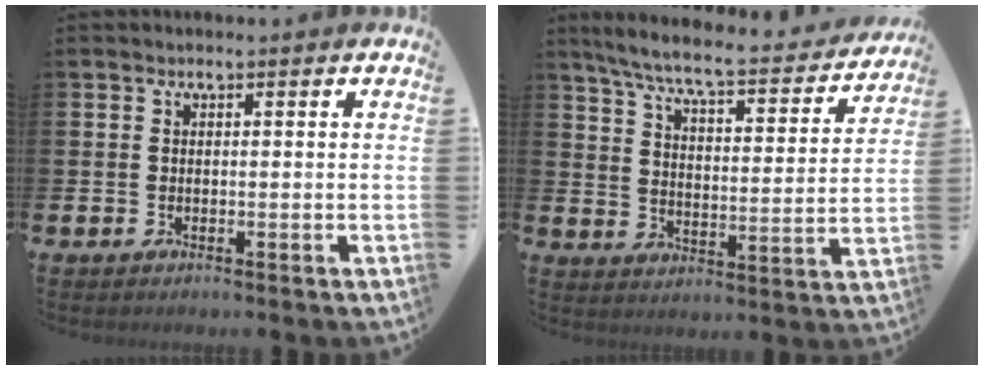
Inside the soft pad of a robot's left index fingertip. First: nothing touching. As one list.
[{"total": 7.3, "force": [6.4, 0.8, 3.4], "torque": [-0.097, -0.043, 0.105]}]